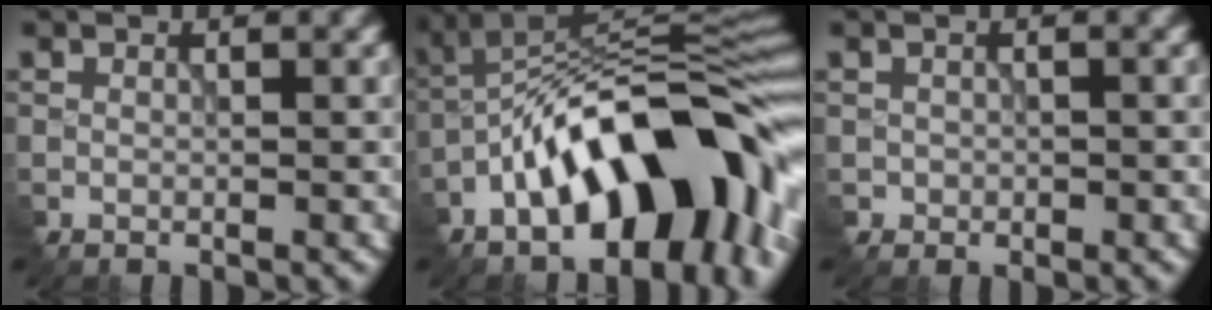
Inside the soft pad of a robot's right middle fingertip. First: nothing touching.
{"total": 14.1, "force": [-6.4, 6.0, 11.1], "torque": [-0.143, 0.023, -0.114]}
{"total": 0.9, "force": [-0.2, 0.9, 0.2], "torque": [-0.005, -0.003, -0.001]}